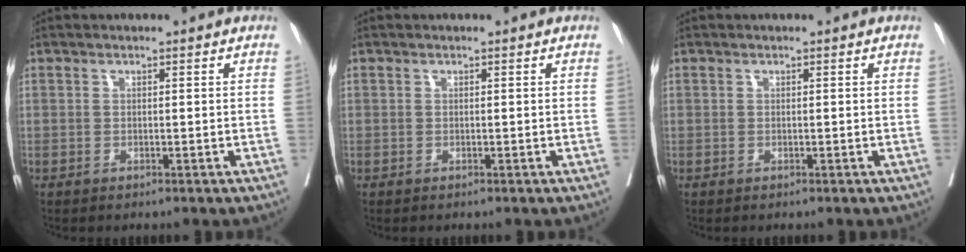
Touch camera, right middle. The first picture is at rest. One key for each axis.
{"total": 0.0}
{"total": 0.0}